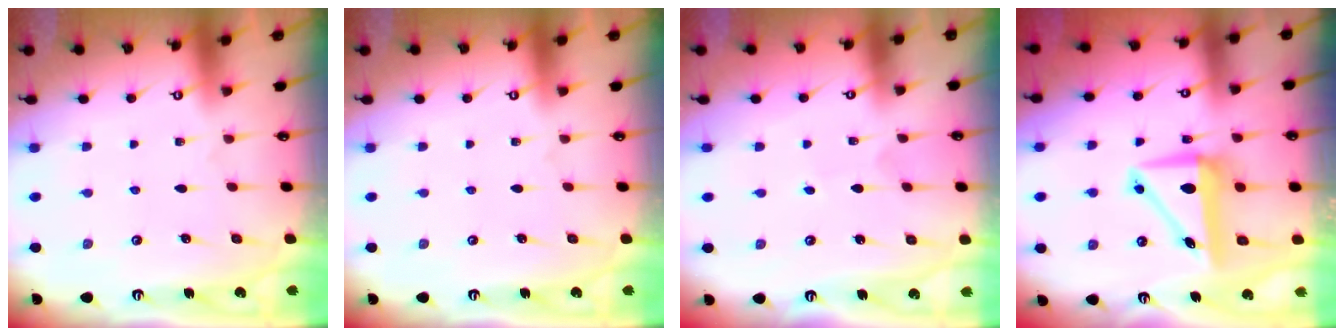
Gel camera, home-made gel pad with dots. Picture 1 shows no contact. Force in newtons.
{"total": 0.0}
{"total": 1.2, "press": 1.2, "slide": 0.1}
{"total": 8.4, "press": 8.3, "slide": 1.4}